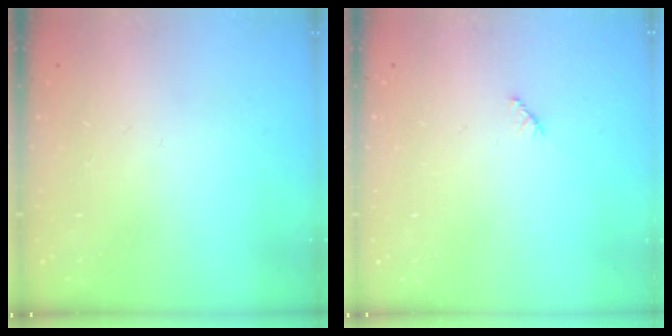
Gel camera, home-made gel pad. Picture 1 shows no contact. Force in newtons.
{"total": 1.9, "press": 1.9, "slide": 0.3}